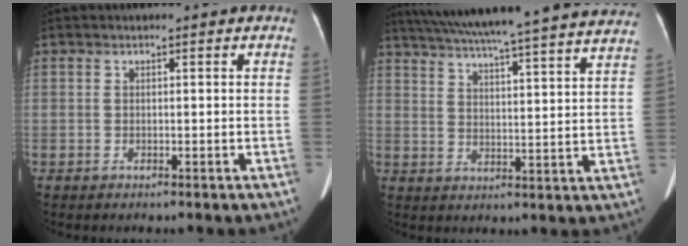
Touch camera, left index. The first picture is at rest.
{"total": 32.1, "force": [29.1, 0.9, 13.5], "torque": [-0.226, -0.036, 0.365]}